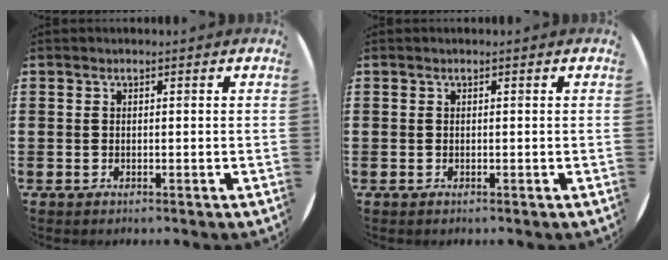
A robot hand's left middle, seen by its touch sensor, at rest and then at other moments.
{"total": 0.0}